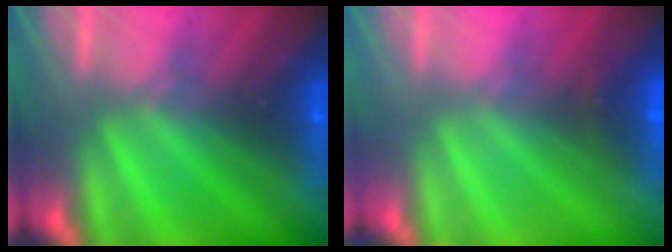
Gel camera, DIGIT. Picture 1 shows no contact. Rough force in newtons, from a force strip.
{"total": 2.0}